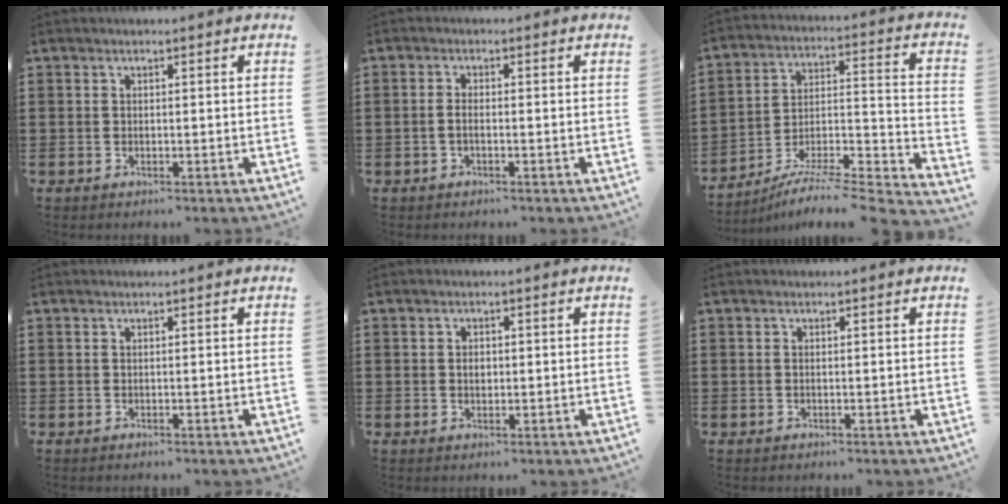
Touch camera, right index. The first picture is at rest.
{"total": 1.5, "force": [-0.7, 0.2, 1.3], "torque": [-0.034, -0.006, -0.014]}
{"total": 6.2, "force": [-5.2, 0.3, 3.4], "torque": [-0.052, -0.011, -0.105]}
{"total": 0.0}
{"total": 1.5, "force": [0.1, 1.0, 1.2], "torque": [-0.026, 0.005, 0.000]}
{"total": 0.0}